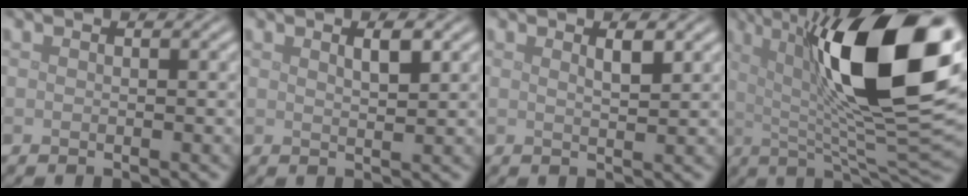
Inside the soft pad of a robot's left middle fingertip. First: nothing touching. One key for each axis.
{"total": 1.8, "fx": 1.0, "fy": 0.4, "fz": 1.4, "tx": -0.022, "ty": 0.004, "tz": 0.015}
{"total": 1.7, "fx": 0.9, "fy": 0.4, "fz": 1.4, "tx": -0.018, "ty": 0.003, "tz": 0.011}
{"total": 17.4, "fx": 4.9, "fy": 5.4, "fz": 15.8, "tx": -0.233, "ty": 0.006, "tz": 0.073}